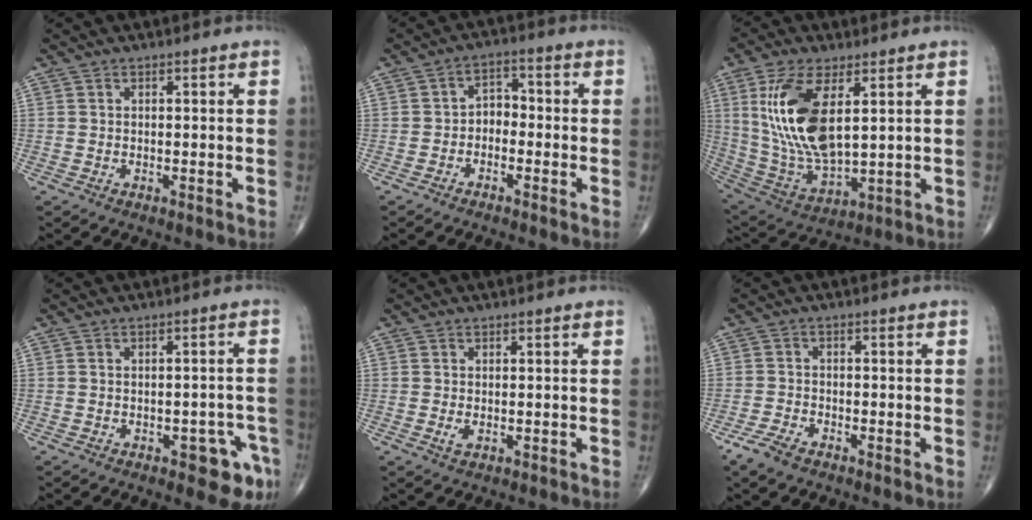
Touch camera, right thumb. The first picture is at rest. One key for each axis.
{"total": 4.1, "fx": -1.4, "fy": 2.9, "fz": 2.5, "tx": -0.021, "ty": 0.028, "tz": -0.036}
{"total": 17.7, "fx": 4.6, "fy": 7.9, "fz": 15.1, "tx": -0.306, "ty": -0.024, "tz": 0.102}
{"total": 6.3, "fx": -3.2, "fy": 2.9, "fz": 4.6, "tx": -0.027, "ty": 0.019, "tz": -0.035}
{"total": 1.1, "fx": -0.2, "fy": 0.6, "fz": 0.9, "tx": -0.018, "ty": -0.004, "tz": -0.003}
{"total": 3.9, "fx": -2.9, "fy": 1.6, "fz": 2.2, "tx": -0.052, "ty": 0.003, "tz": -0.055}